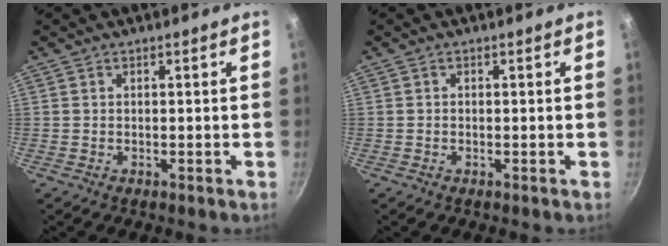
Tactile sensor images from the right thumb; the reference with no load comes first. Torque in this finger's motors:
{"motor_torque": [0.14, 0.17, 0.06, -0.39, 0.05]}